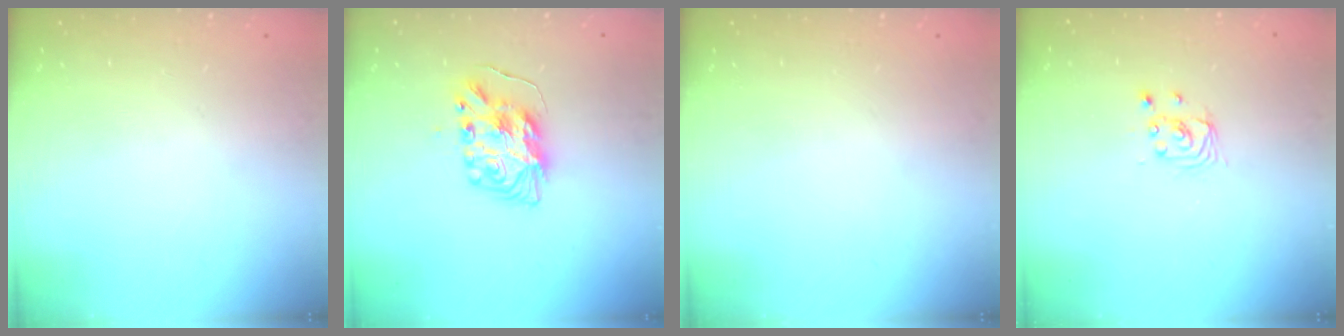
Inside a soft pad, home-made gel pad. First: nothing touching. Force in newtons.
{"total": 9.5, "press": 9.5, "slide": 0.4}
{"total": 0.0}
{"total": 2.8, "press": 2.8, "slide": 0.1}